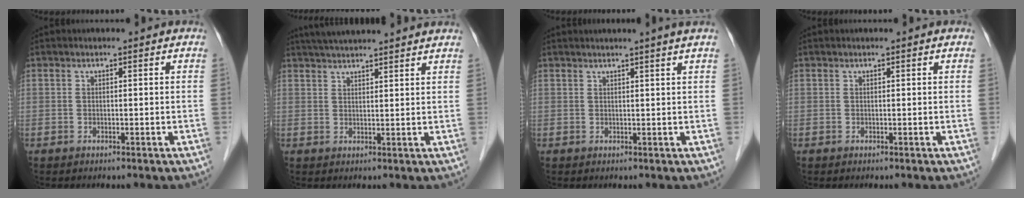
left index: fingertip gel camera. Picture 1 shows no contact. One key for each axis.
{"total": 12.1, "fx": 10.9, "fy": 0.2, "fz": 5.2, "tx": -0.087, "ty": 0.035, "tz": 0.147}
{"total": 2.7, "fx": 2.2, "fy": -1.0, "fz": 1.3, "tx": -0.024, "ty": 0.000, "tz": 0.031}
{"total": 0.0}